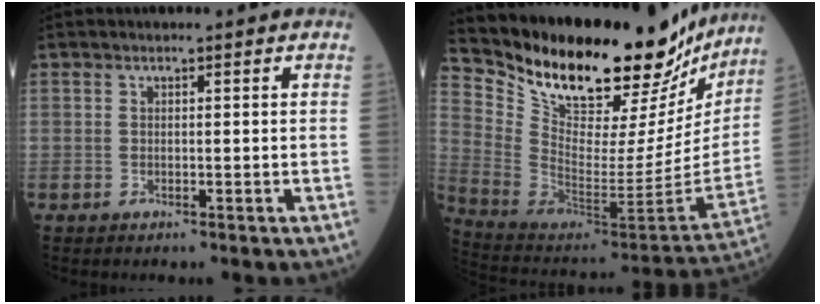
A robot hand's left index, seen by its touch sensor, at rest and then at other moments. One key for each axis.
{"total": 31.2, "fx": 26.5, "fy": 8.4, "fz": 14.1, "tx": -0.235, "ty": -0.062, "tz": 0.382}